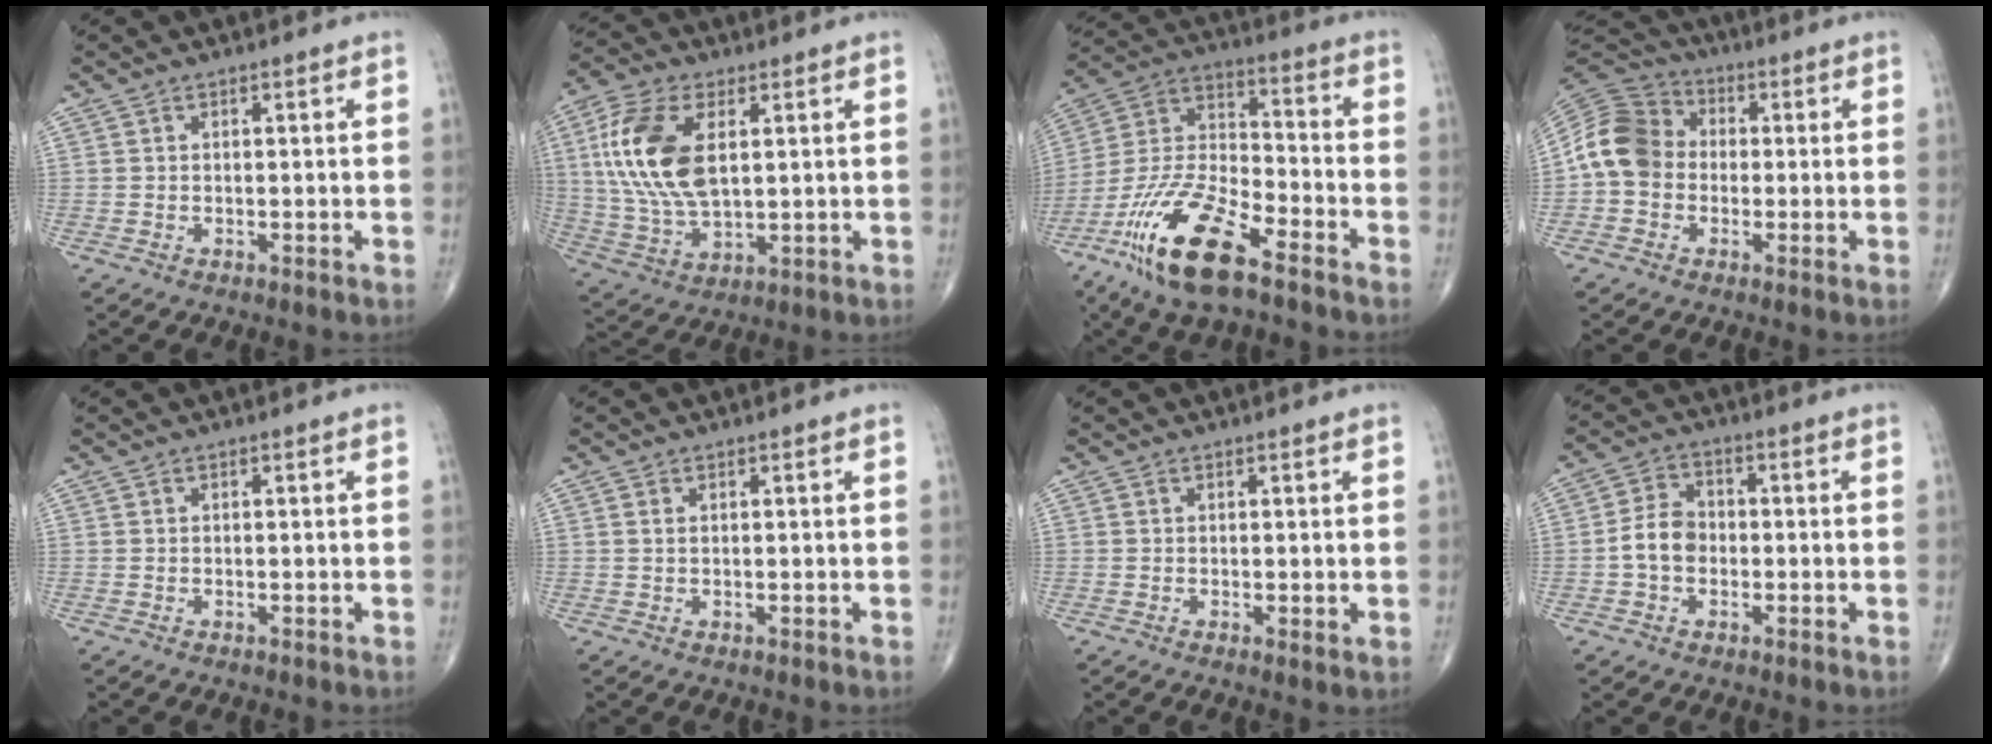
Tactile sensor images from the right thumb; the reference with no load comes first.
{"total": 16.7, "force": [3.7, 8.8, 13.7], "torque": [-0.283, -0.006, 0.072]}
{"total": 19.2, "force": [-11.6, 6.4, 13.9], "torque": [-0.287, 0.048, -0.220]}
{"total": 10.9, "force": [-0.7, 9.2, 5.9], "torque": [-0.102, 0.033, -0.029]}
{"total": 0.0}
{"total": 0.8, "force": [0.3, 0.4, 0.6], "torque": [-0.014, 0.004, 0.007]}
{"total": 1.0, "force": [0.1, 0.3, 0.9], "torque": [-0.018, -0.006, 0.000]}
{"total": 6.2, "force": [-1.1, 4.7, 3.9], "torque": [-0.061, 0.021, -0.029]}